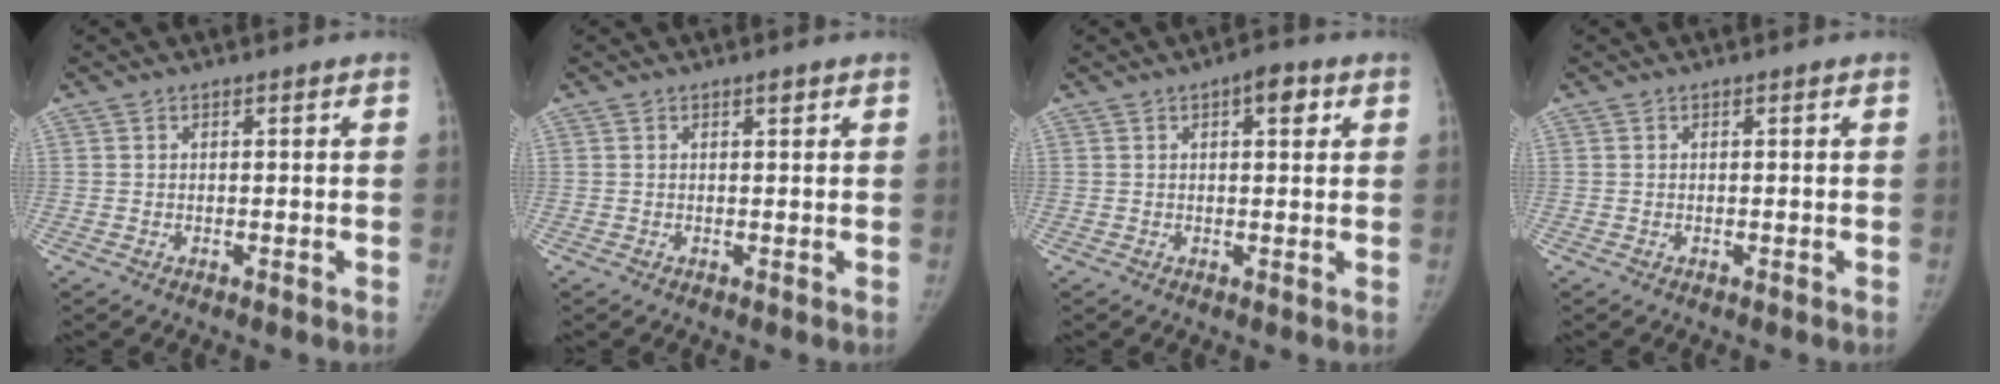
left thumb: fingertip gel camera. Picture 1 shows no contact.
{"total": 0.9, "force": [0.6, 0.2, 0.7], "torque": [-0.009, -0.002, 0.009]}
{"total": 4.2, "force": [1.8, 1.7, 3.4], "torque": [-0.036, -0.001, 0.019]}
{"total": 0.0}